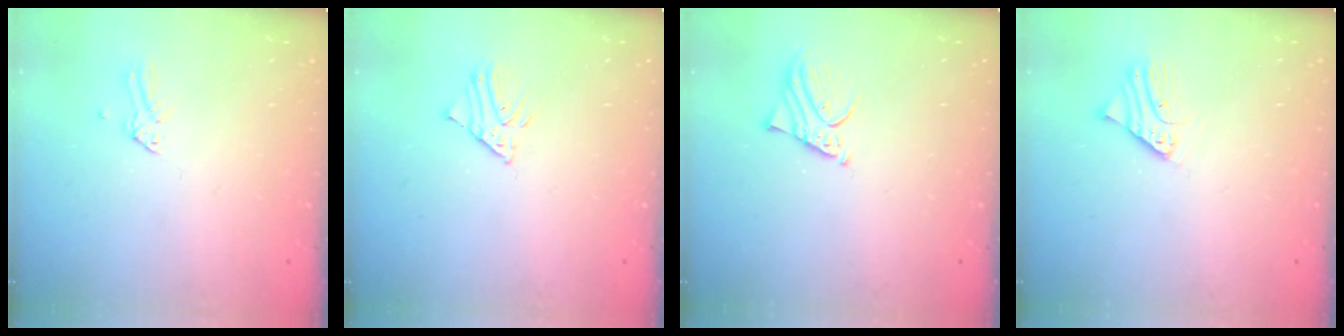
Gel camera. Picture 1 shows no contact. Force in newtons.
{"total": 2.5, "press": 2.5, "slide": 0.1}
{"total": 4.3, "press": 4.3, "slide": 0.3}
{"total": 2.2, "press": 2.2, "slide": 0.2}